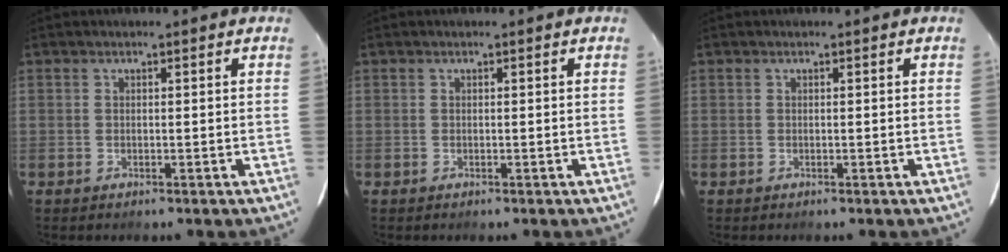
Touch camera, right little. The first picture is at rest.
{"total": 0.0}
{"total": 0.0}